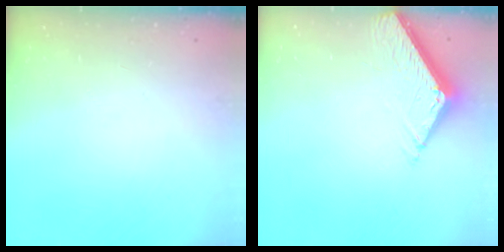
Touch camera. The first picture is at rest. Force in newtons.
{"total": 8.5, "press": 8.4, "slide": 1.0}